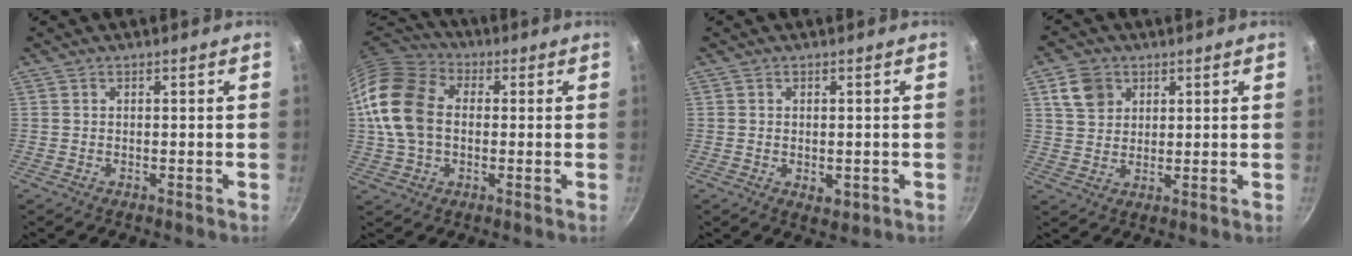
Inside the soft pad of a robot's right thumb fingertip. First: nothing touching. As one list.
[{"total": 15.4, "force": [0.7, 11.1, 10.6], "torque": [-0.193, 0.021, 0.000]}, {"total": 2.8, "force": [-0.5, 1.8, 2.1], "torque": [-0.032, -0.009, -0.006]}, {"total": 6.4, "force": [2.8, 5.0, 2.8], "torque": [-0.031, 0.000, 0.053]}]